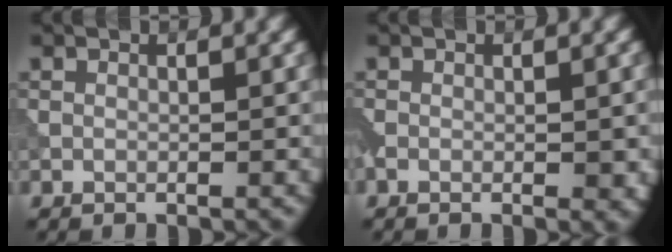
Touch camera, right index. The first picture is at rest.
{"total": 2.8, "force": [-0.9, 1.1, 2.4], "torque": [-0.038, -0.004, -0.015]}